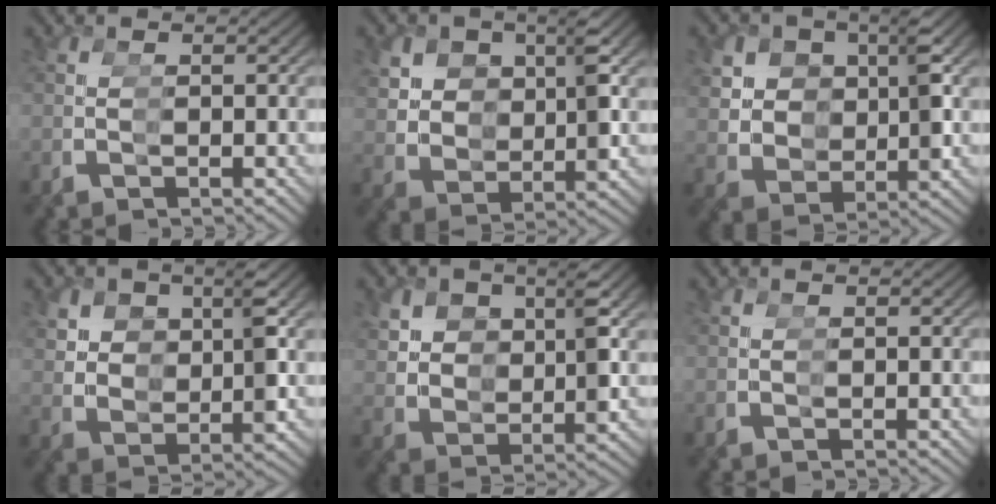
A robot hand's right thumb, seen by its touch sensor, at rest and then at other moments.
{"total": 3.0, "force": [2.2, 1.9, 0.9], "torque": [-0.038, -0.007, 0.049]}
{"total": 3.5, "force": [1.9, 2.7, 1.3], "torque": [-0.045, -0.011, 0.045]}
{"total": 2.5, "force": [2.2, 1.0, 0.7], "torque": [-0.027, 0.000, 0.046]}
{"total": 2.8, "force": [2.5, 1.2, 0.7], "torque": [-0.033, -0.003, 0.050]}
{"total": 0.0}